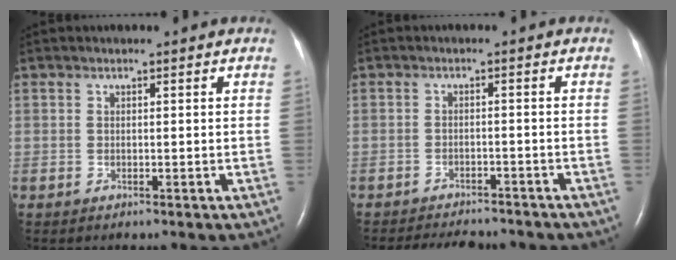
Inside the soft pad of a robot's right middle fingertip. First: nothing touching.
{"total": 10.5, "force": [-9.7, 2.7, 3.2], "torque": [-0.056, 0.000, -0.124]}